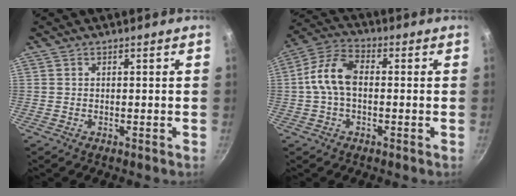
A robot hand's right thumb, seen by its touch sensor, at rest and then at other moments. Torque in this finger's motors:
{"motor_torque": [2.50, 2.39, 1.24, -0.72, 0.43]}